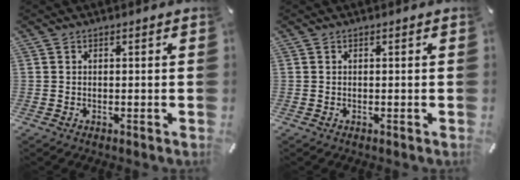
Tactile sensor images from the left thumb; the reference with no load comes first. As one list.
[{"total": 0.0}]